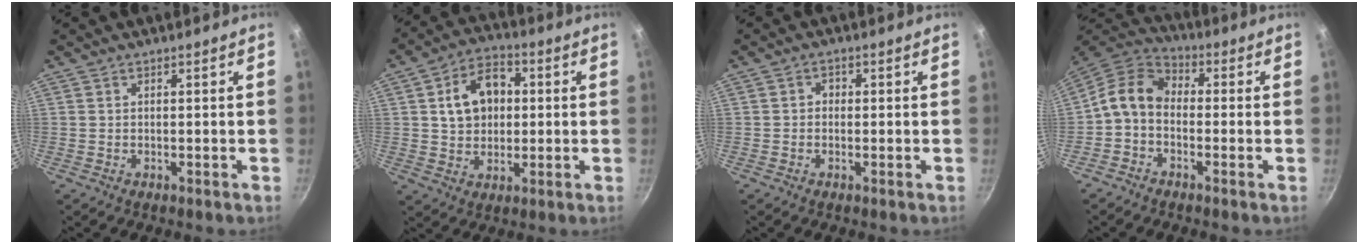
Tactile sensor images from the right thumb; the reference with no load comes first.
{"total": 11.4, "force": [1.8, 8.5, 7.3], "torque": [-0.091, 0.017, 0.025]}
{"total": 1.5, "force": [-0.1, 1.3, 0.7], "torque": [-0.008, 0.004, -0.006]}
{"total": 8.5, "force": [-1.4, 6.2, 5.6], "torque": [-0.102, 0.042, -0.048]}